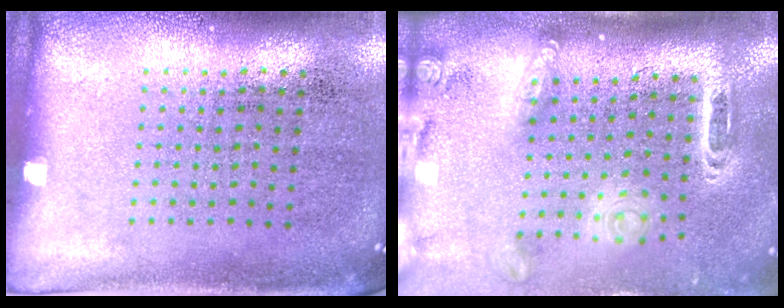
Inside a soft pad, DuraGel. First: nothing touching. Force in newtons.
{"total": 2.5, "press": 1.8, "slide": 1.7}